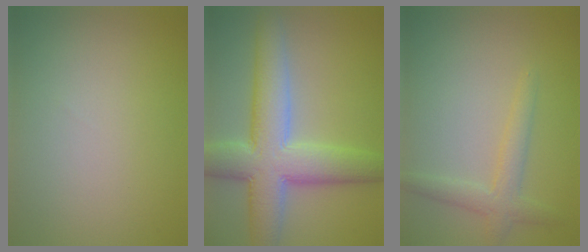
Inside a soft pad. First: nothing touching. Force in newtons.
{"total": 8.8, "press": 8.8, "slide": 0.6}
{"total": 2.5, "press": 2.5, "slide": 0.1}